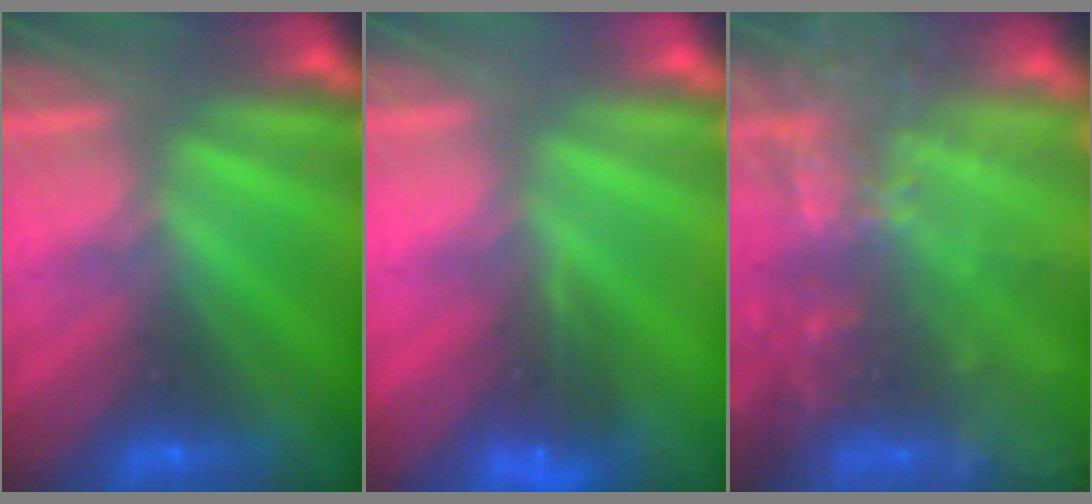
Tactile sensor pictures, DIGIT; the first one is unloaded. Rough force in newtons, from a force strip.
{"total": 4.4}
{"total": 8.4}